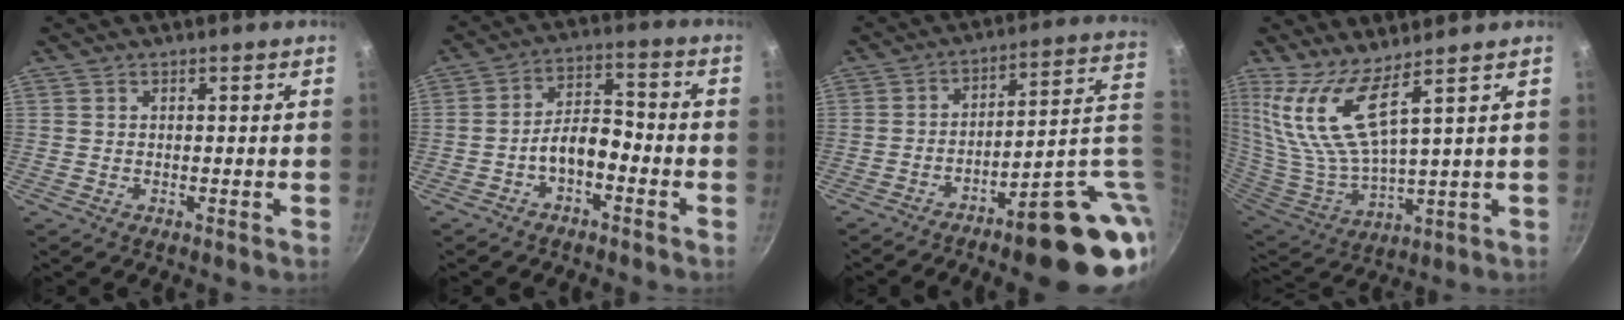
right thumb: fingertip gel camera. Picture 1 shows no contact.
{"total": 7.1, "force": [-3.4, 3.7, 4.9], "torque": [-0.070, 0.048, -0.061]}
{"total": 21.5, "force": [-5.8, 6.9, 19.5], "torque": [-0.204, 0.027, -0.072]}
{"total": 11.9, "force": [7.8, 2.2, 8.8], "torque": [-0.175, -0.069, 0.170]}